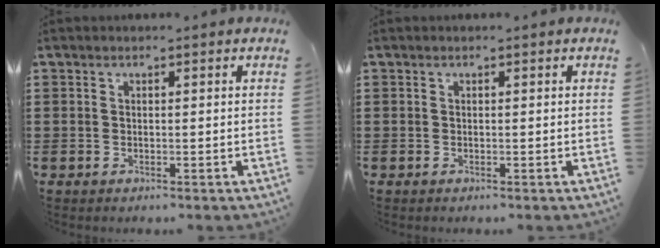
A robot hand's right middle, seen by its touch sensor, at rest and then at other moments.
{"total": 0.0}